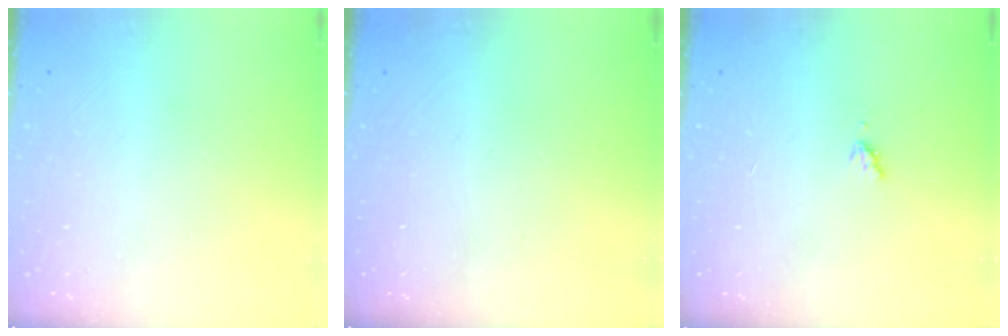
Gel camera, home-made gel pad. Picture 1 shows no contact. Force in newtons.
{"total": 0.0}
{"total": 4.4, "press": 4.4, "slide": 0.3}